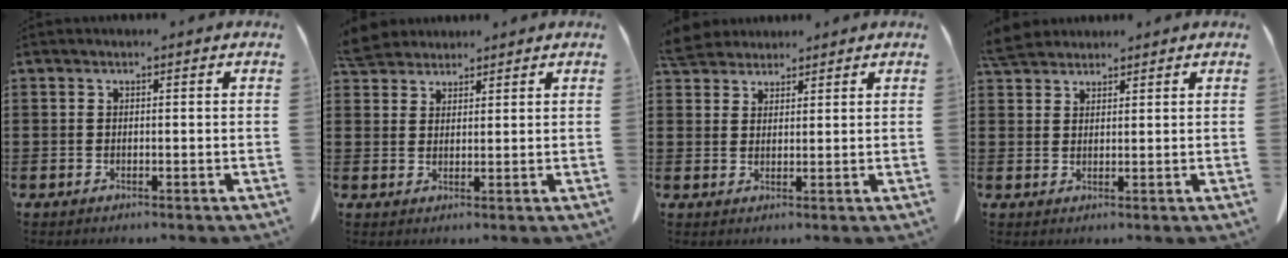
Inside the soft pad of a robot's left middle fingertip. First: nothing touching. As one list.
[{"total": 4.1, "force": [3.9, 1.2, 0.6], "torque": [-0.027, -0.004, 0.076]}, {"total": 4.2, "force": [3.9, 1.3, 0.7], "torque": [-0.027, -0.004, 0.077]}, {"total": 3.9, "force": [3.7, 0.9, 0.9], "torque": [-0.029, -0.005, 0.073]}]